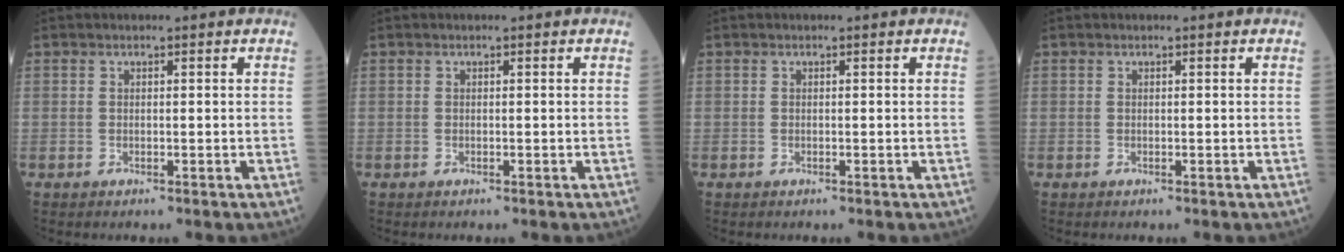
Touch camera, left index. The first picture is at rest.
{"total": 0.0}
{"total": 0.0}
{"total": 0.0}